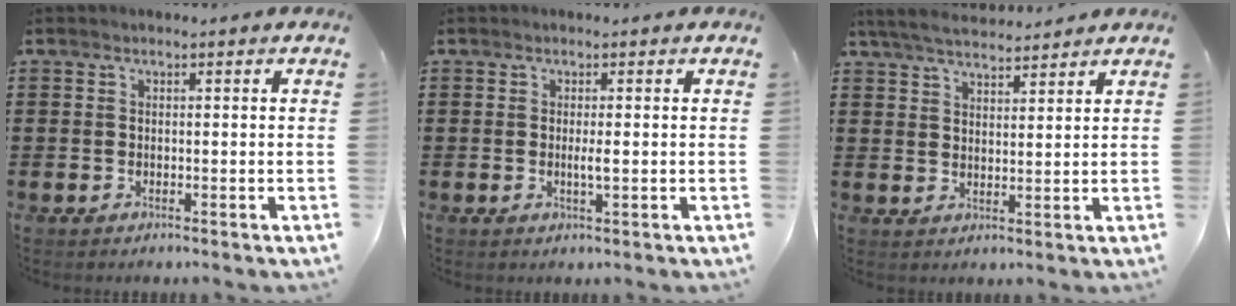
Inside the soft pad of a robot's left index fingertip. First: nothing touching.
{"total": 1.7, "force": [0.0, 0.1, 1.7], "torque": [-0.032, -0.005, -0.001]}
{"total": 4.7, "force": [4.4, 0.7, 1.4], "torque": [-0.042, -0.011, 0.082]}